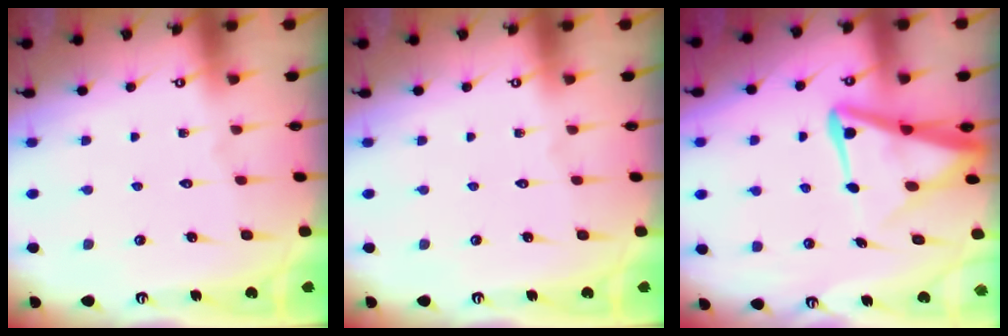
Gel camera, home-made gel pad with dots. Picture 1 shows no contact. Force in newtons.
{"total": 0.0}
{"total": 9.1, "press": 9.1, "slide": 1.0}